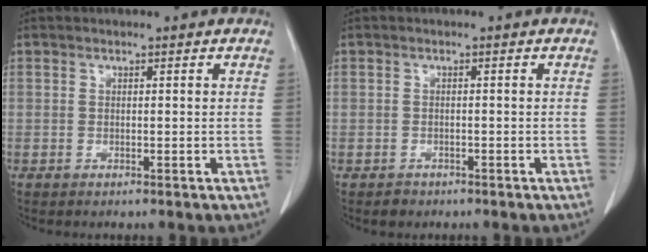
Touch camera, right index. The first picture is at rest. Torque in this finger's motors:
{"motor_torque": [-0.05, 0.02, -0.13, -0.06]}